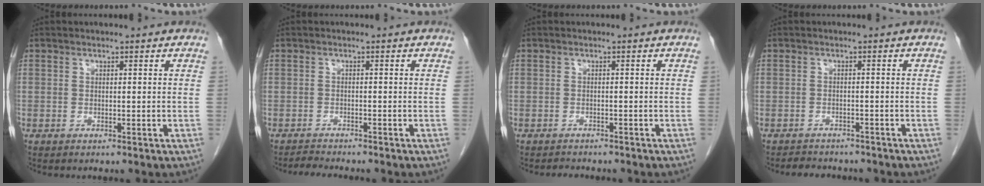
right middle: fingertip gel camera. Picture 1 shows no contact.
{"total": 2.0, "force": [-2.0, -0.4, 0.1], "torque": [-0.010, -0.014, -0.035]}
{"total": 2.3, "force": [-2.2, 0.7, 0.5], "torque": [-0.012, -0.007, -0.027]}
{"total": 5.0, "force": [-4.6, 1.8, 1.1], "torque": [-0.021, -0.003, -0.059]}